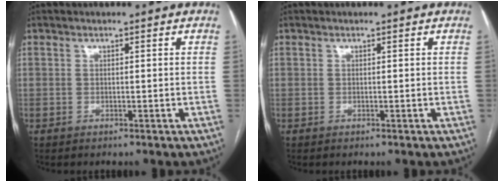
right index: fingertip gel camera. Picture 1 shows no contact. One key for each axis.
{"total": 0.0}